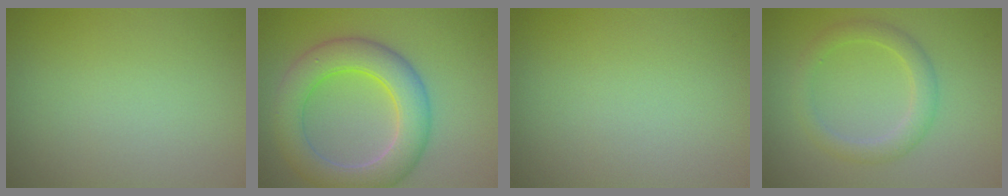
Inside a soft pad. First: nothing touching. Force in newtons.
{"total": 6.6, "press": 6.6, "slide": 0.2}
{"total": 0.0}
{"total": 2.6, "press": 2.6, "slide": 0.1}